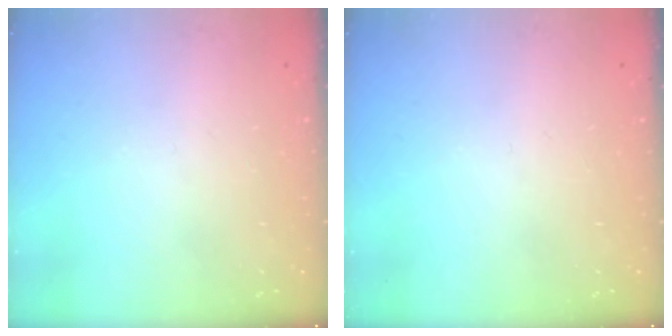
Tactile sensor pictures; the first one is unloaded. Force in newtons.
{"total": 0.0}